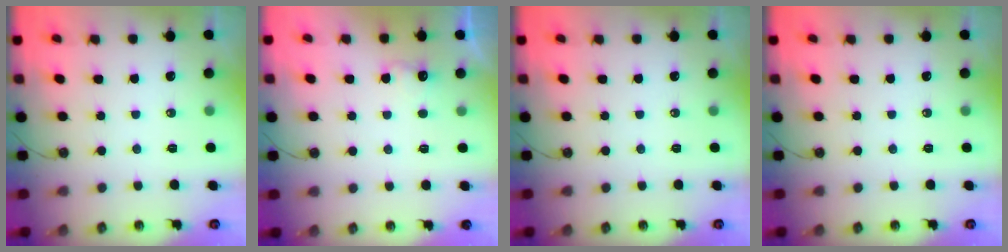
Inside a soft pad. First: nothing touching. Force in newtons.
{"total": 5.5, "press": 5.4, "slide": 1.0}
{"total": 0.0}
{"total": 0.0}